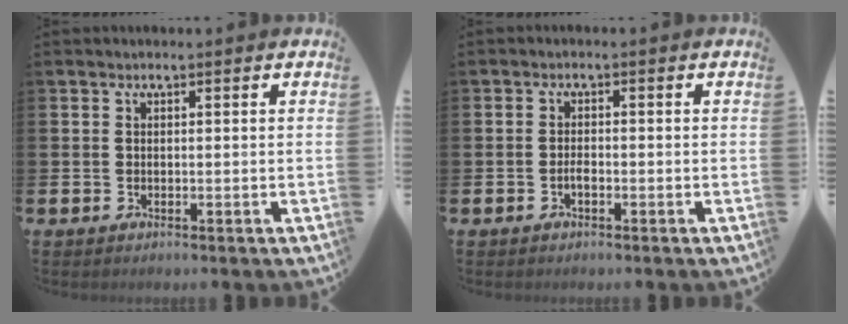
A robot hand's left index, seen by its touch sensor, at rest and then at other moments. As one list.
[{"total": 1.4, "force": [-0.7, 0.5, 1.1], "torque": [-0.019, 0.000, -0.014]}]